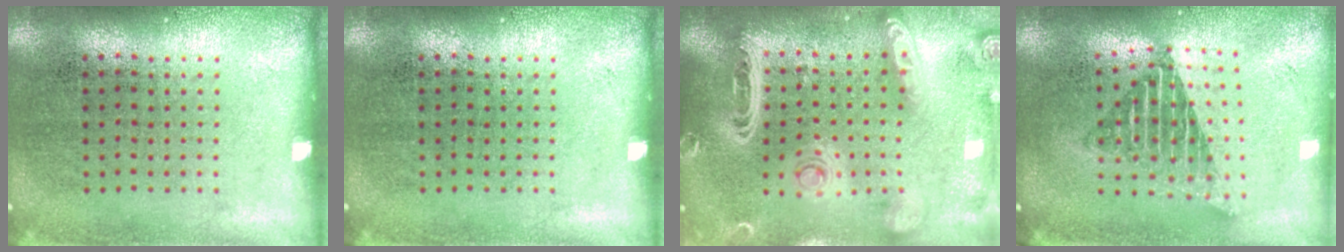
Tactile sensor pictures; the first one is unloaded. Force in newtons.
{"total": 0.0}
{"total": 3.2, "press": 2.7, "slide": 1.8}
{"total": 1.9, "press": 1.5, "slide": 1.1}